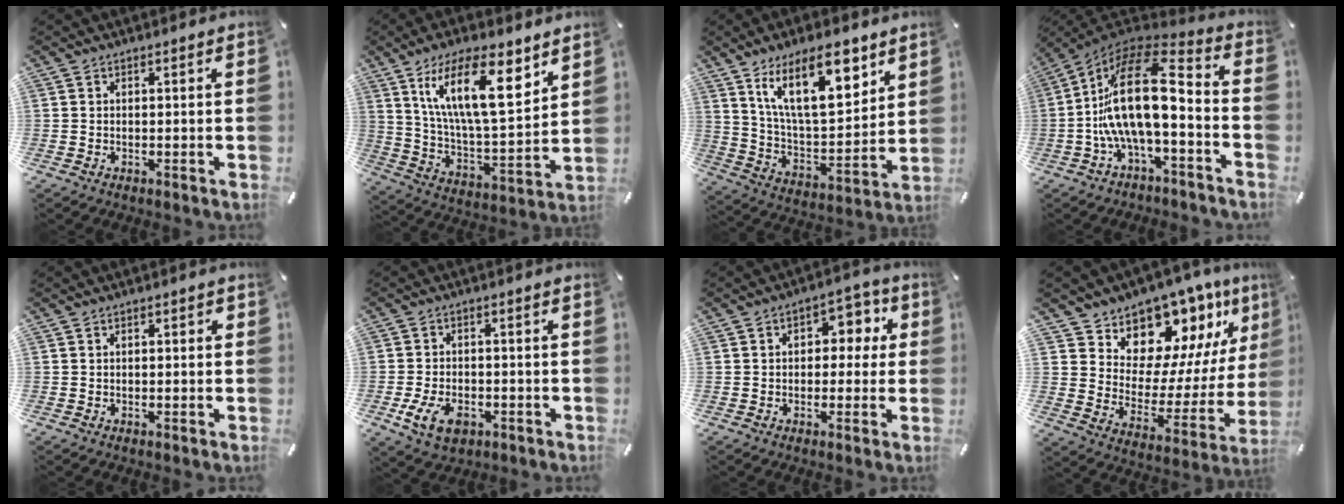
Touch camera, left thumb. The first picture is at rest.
{"total": 20.1, "force": [10.7, 7.2, 15.4], "torque": [-0.287, -0.040, 0.175]}
{"total": 18.9, "force": [11.1, 8.0, 13.0], "torque": [-0.227, -0.044, 0.187]}
{"total": 20.0, "force": [-0.5, 8.5, 18.1], "torque": [-0.360, -0.009, -0.009]}
{"total": 1.0, "force": [0.1, 0.5, 0.8], "torque": [-0.016, 0.004, 0.000]}
{"total": 7.6, "force": [-2.7, 5.1, 5.0], "torque": [-0.109, 0.001, -0.053]}
{"total": 6.4, "force": [0.5, 4.8, 4.2], "torque": [-0.042, 0.000, -0.005]}
{"total": 13.6, "force": [11.6, 6.9, 1.8], "torque": [-0.027, -0.137, 0.201]}